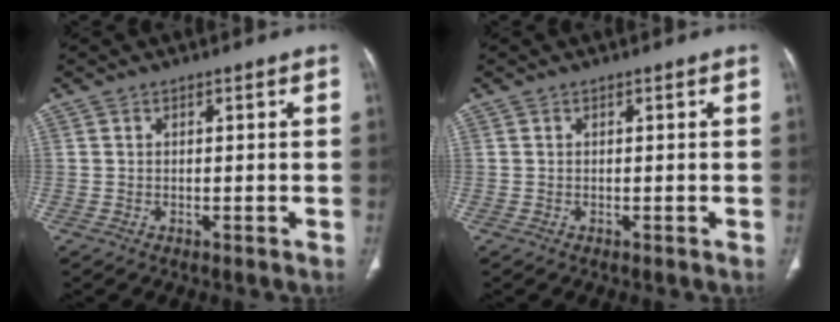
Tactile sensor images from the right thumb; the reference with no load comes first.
{"total": 0.0}